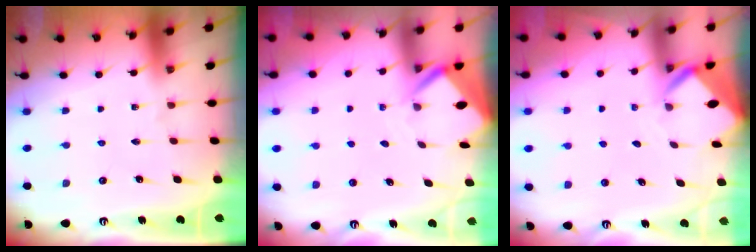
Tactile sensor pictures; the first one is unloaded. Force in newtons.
{"total": 2.8, "press": 2.8, "slide": 0.1}
{"total": 3.2, "press": 3.2, "slide": 0.1}